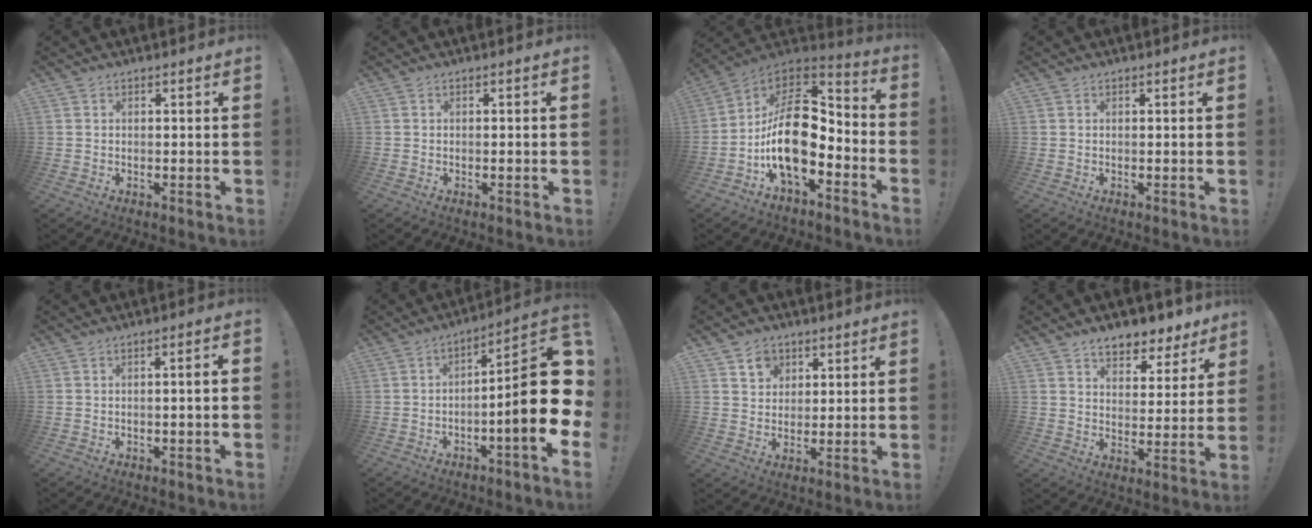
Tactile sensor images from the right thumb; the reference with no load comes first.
{"total": 0.9, "force": [-0.4, -0.3, 0.8], "torque": [-0.014, 0.000, -0.007]}
{"total": 19.7, "force": [-2.9, 11.0, 16.0], "torque": [-0.290, 0.014, -0.042]}
{"total": 0.0}
{"total": 2.7, "force": [-0.9, -0.3, 2.5], "torque": [-0.042, -0.002, -0.014]}
{"total": 19.8, "force": [-2.3, 3.5, 19.4], "torque": [-0.285, 0.010, -0.033]}
{"total": 5.9, "force": [3.4, 4.7, 1.1], "torque": [-0.006, -0.019, 0.061]}
{"total": 8.0, "force": [6.5, 3.9, 2.5], "torque": [-0.027, -0.052, 0.118]}